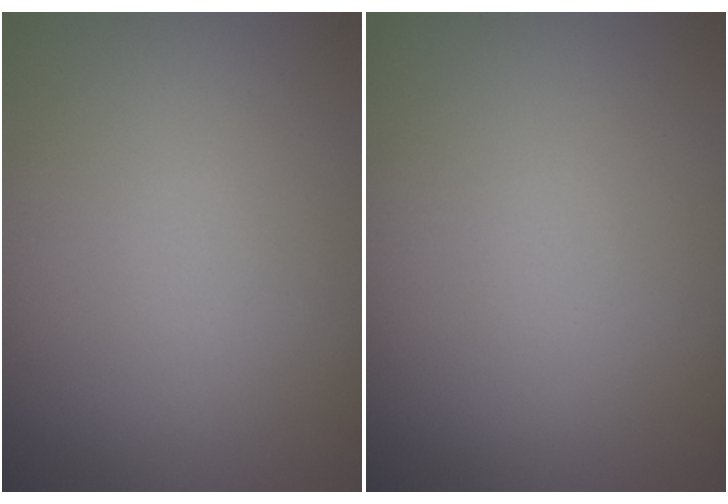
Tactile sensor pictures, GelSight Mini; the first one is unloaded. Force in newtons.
{"total": 0.0}